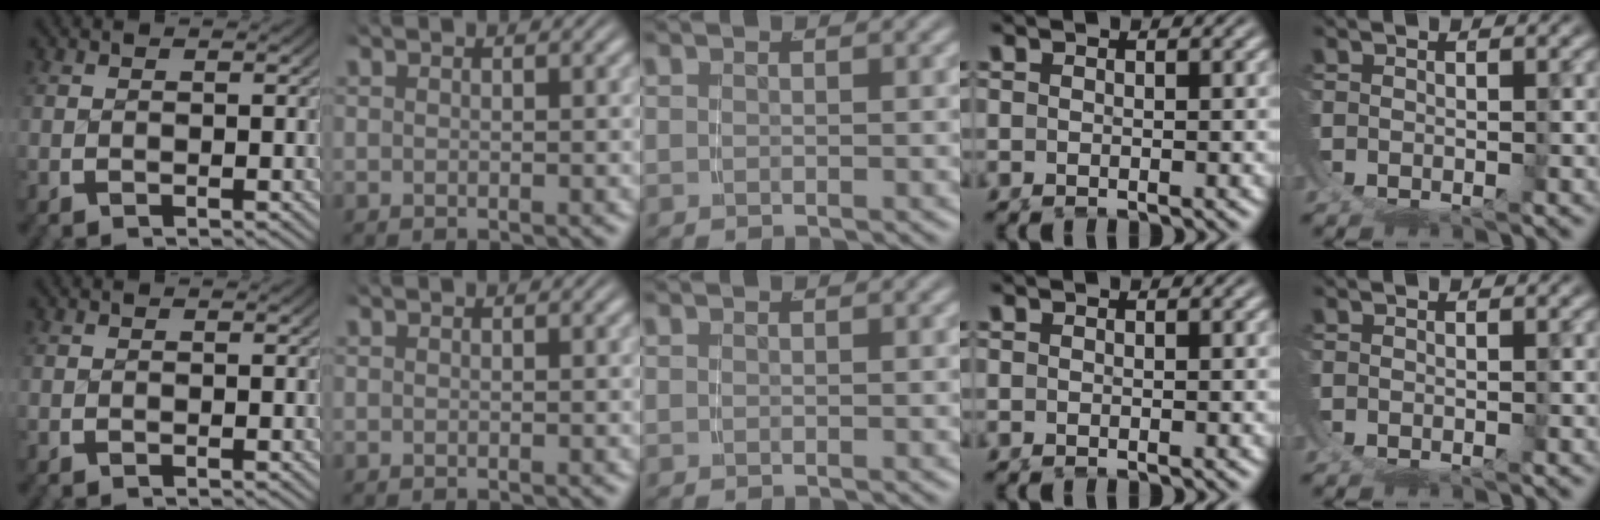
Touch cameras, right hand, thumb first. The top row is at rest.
{}